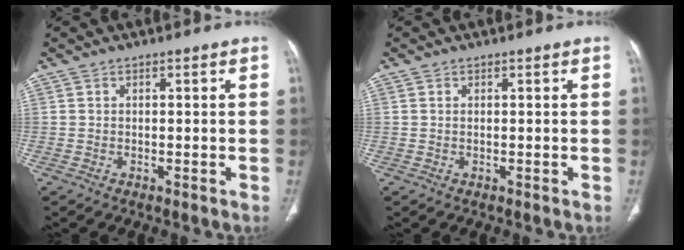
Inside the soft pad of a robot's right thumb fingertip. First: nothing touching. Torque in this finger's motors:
{"motor_torque": [0.23, -0.18, -0.43, -0.12, 0.05]}